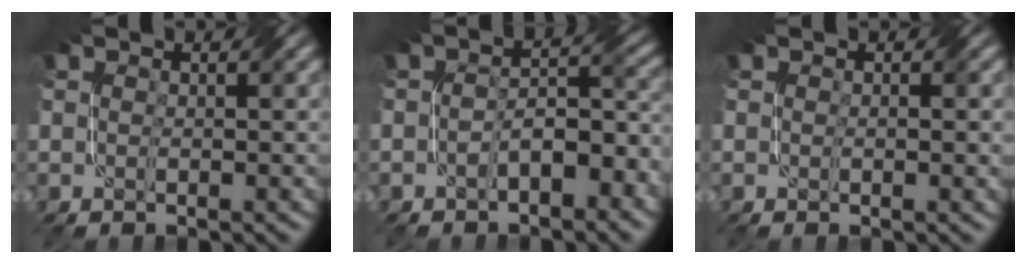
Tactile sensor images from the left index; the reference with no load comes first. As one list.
[{"total": 4.0, "force": [-1.9, 1.6, 3.1], "torque": [-0.054, 0.011, -0.032]}, {"total": 1.1, "force": [0.0, 0.2, 1.1], "torque": [-0.017, -0.001, 0.001]}]